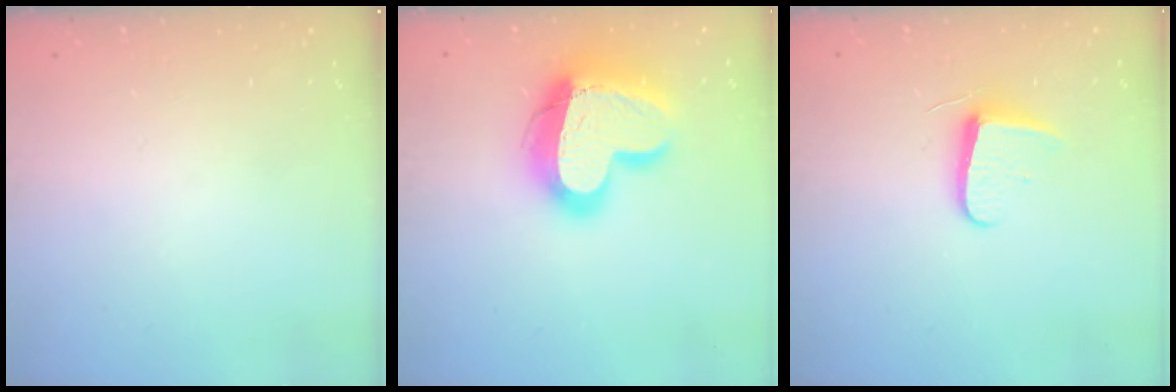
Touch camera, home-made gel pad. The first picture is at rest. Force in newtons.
{"total": 21.0, "press": 20.9, "slide": 1.9}
{"total": 7.8, "press": 7.7, "slide": 0.4}